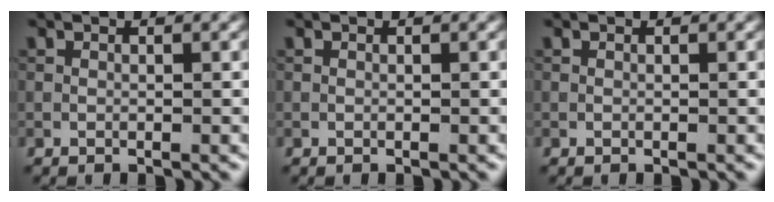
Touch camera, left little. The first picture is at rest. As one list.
[{"total": 0.0}, {"total": 0.0}]